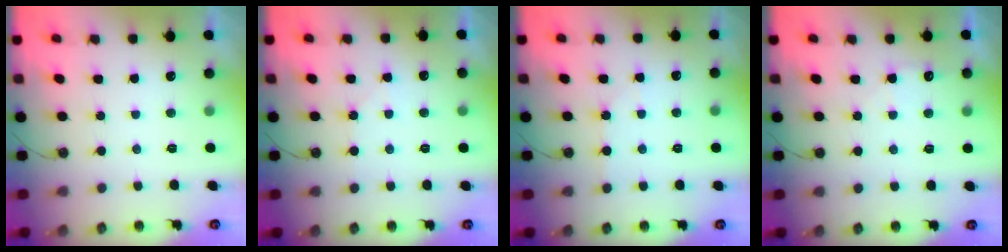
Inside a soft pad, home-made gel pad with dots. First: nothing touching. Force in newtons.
{"total": 4.0, "press": 4.0, "slide": 0.6}
{"total": 3.7, "press": 3.7, "slide": 0.5}
{"total": 6.3, "press": 6.2, "slide": 0.7}